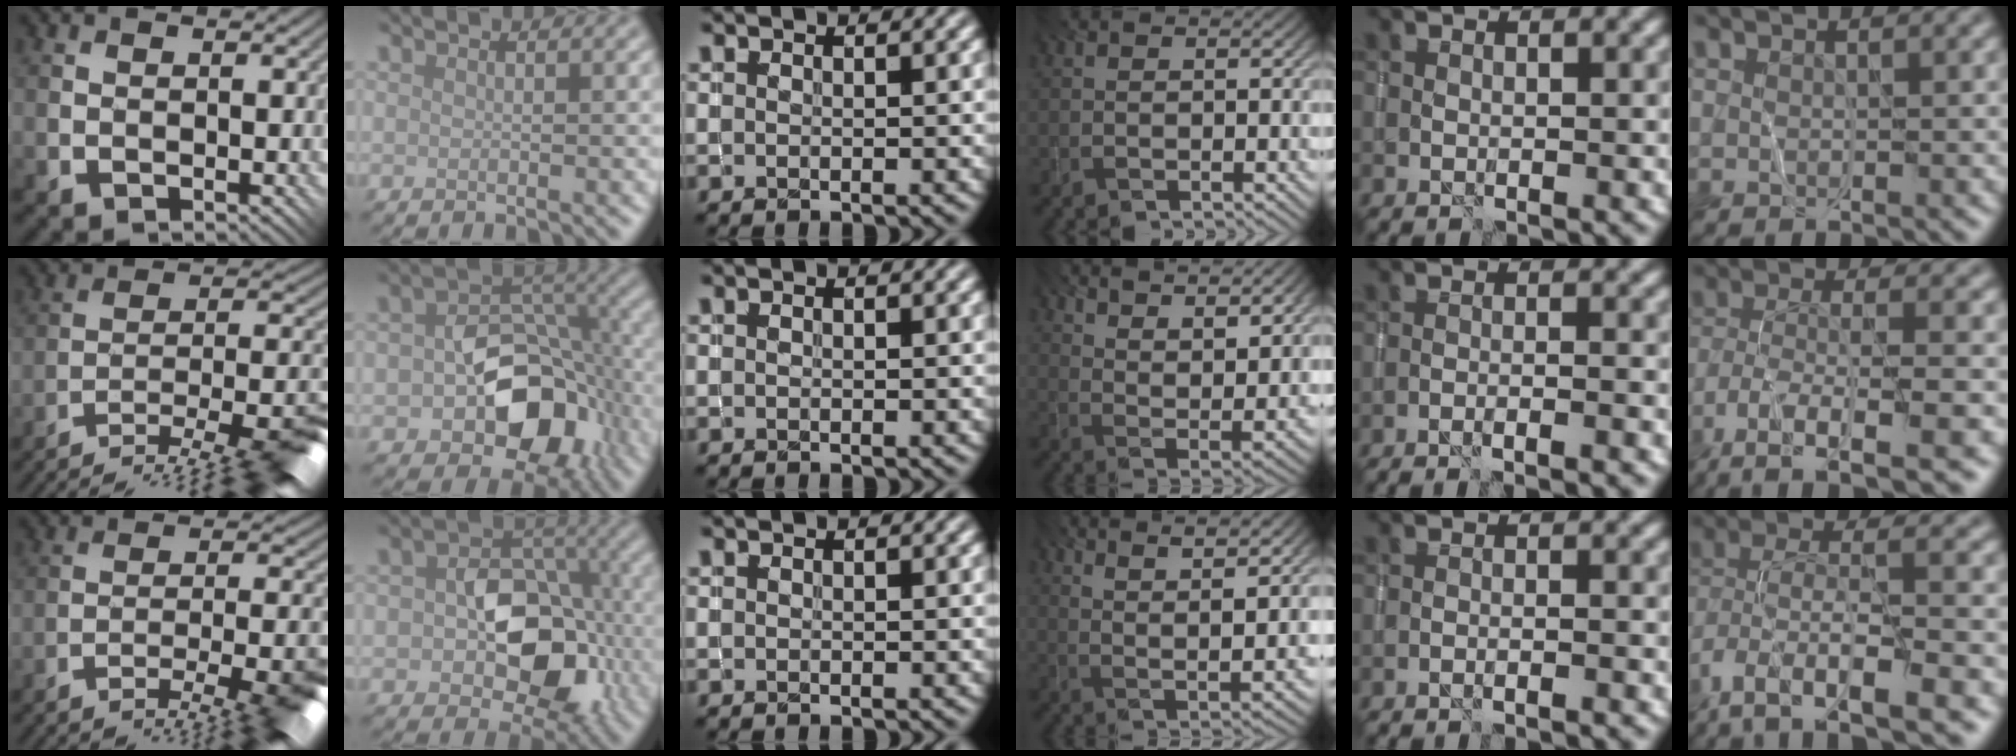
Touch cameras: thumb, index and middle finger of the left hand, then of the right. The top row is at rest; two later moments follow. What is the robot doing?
{"motion": "wrap", "object": "yarn"}